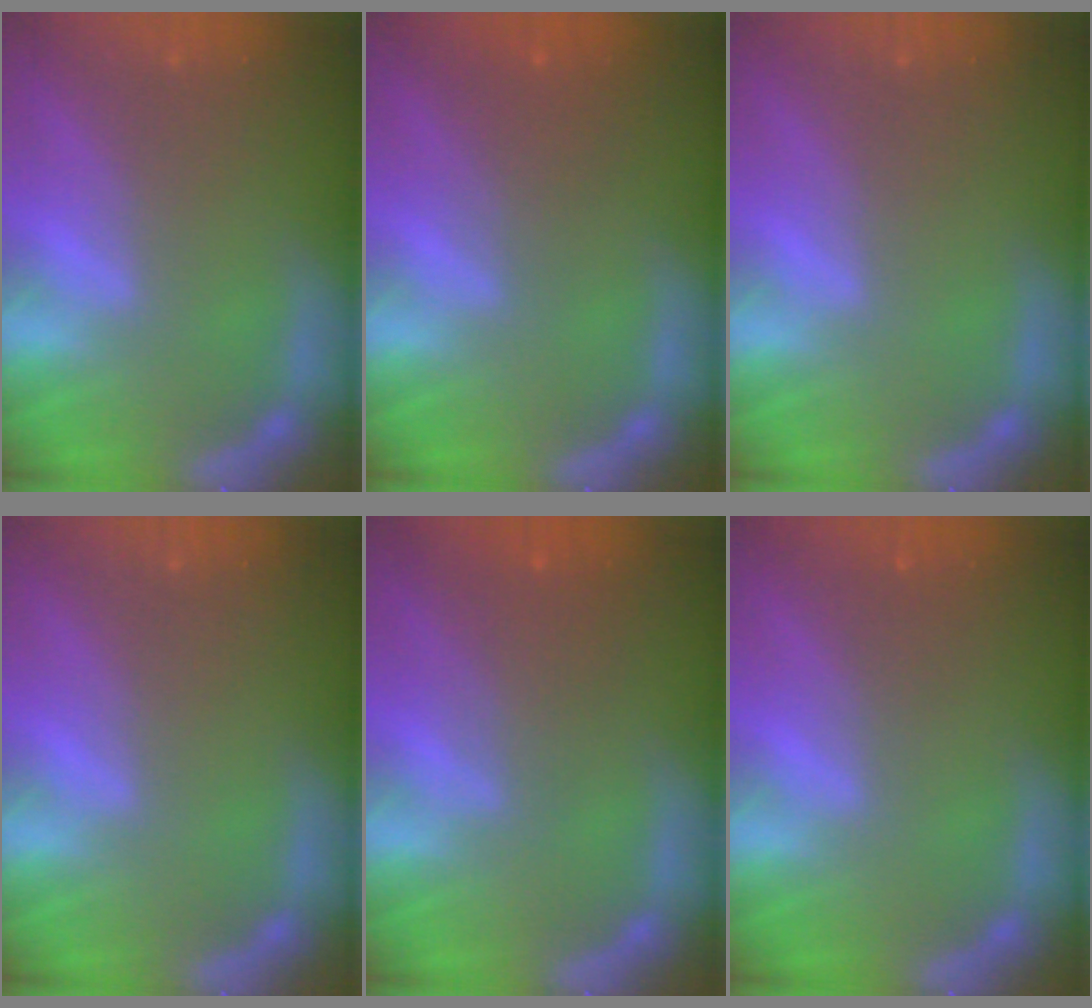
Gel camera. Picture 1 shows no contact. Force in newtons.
{"total": 2.4}
{"total": 0.0}
{"total": 0.0}
{"total": 3.0}
{"total": 1.0}